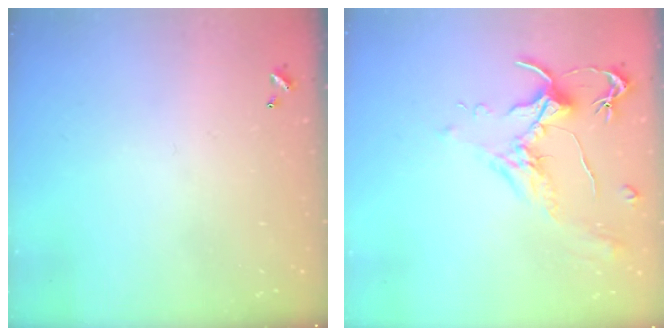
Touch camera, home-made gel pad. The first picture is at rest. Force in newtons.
{"total": 1.9, "press": 1.9, "slide": 0.6}